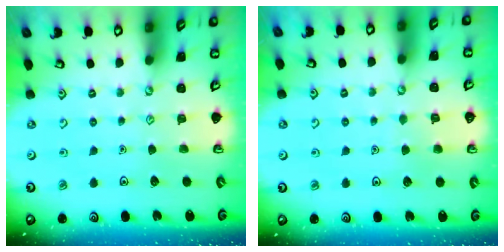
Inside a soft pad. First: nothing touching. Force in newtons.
{"total": 2.6, "press": 2.6, "slide": 0.3}